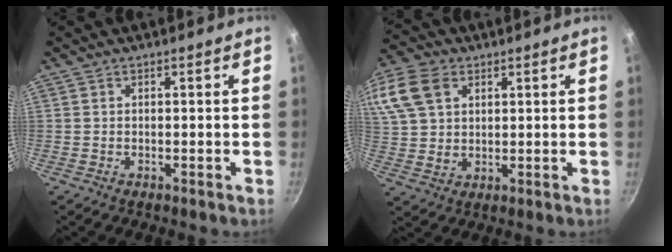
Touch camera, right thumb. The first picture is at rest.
{"total": 17.9, "force": [7.6, 12.7, 10.1], "torque": [-0.233, 0.021, 0.149]}